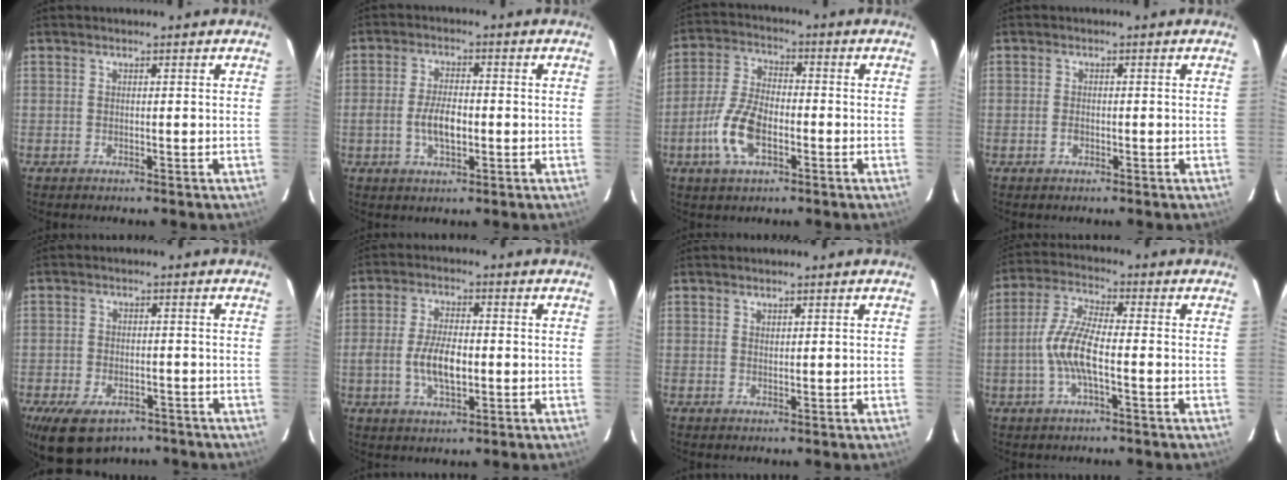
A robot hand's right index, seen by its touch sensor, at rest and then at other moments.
{"total": 6.0, "force": [-1.3, 2.7, 5.3], "torque": [-0.106, 0.002, -0.021]}
{"total": 10.4, "force": [-3.8, 5.1, 8.2], "torque": [-0.179, 0.003, -0.072]}
{"total": 1.5, "force": [-0.6, 1.0, 1.0], "torque": [-0.020, 0.001, -0.012]}
{"total": 11.6, "force": [-7.7, 6.4, 6.1], "torque": [-0.135, -0.015, -0.116]}
{"total": 7.9, "force": [-1.4, 3.4, 6.9], "torque": [-0.138, 0.000, -0.024]}
{"total": 0.6, "force": [0.5, 0.3, 0.1], "torque": [-0.001, 0.001, 0.010]}
{"total": 9.7, "force": [-2.3, 2.5, 9.1], "torque": [-0.195, 0.004, -0.047]}